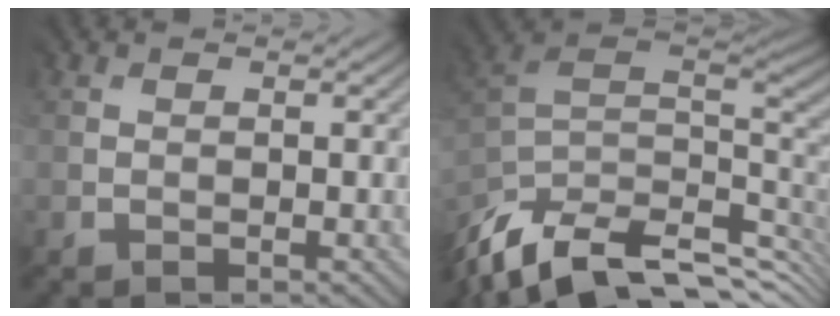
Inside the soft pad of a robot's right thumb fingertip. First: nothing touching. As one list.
[{"total": 10.1, "force": [-4.6, 4.6, 7.7], "torque": [-0.199, -0.015, -0.070]}]